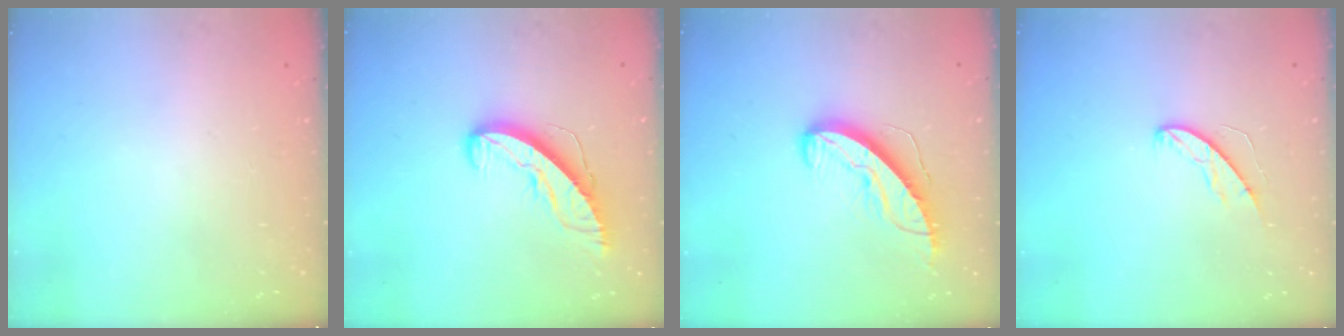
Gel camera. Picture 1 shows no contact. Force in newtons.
{"total": 9.4, "press": 9.4, "slide": 0.4}
{"total": 11.0, "press": 11.0, "slide": 1.0}
{"total": 5.8, "press": 5.8, "slide": 0.4}